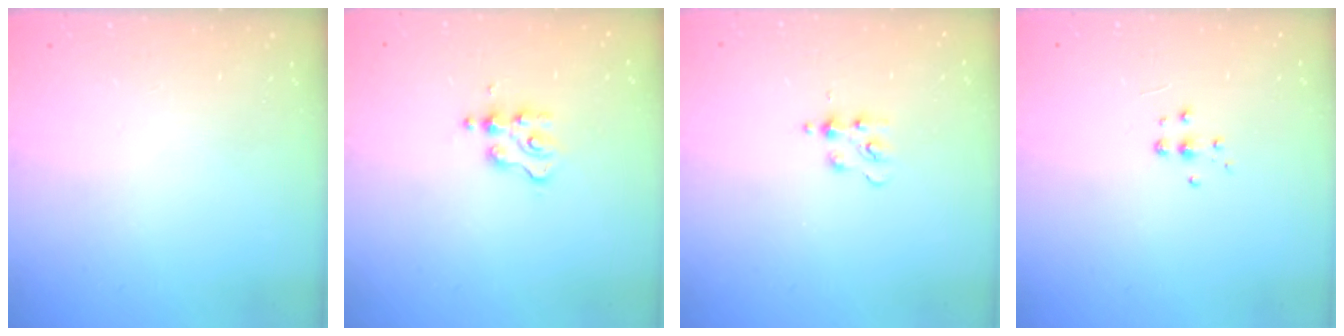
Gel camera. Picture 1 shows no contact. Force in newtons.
{"total": 2.6, "press": 2.6, "slide": 0.3}
{"total": 3.4, "press": 3.4, "slide": 0.4}
{"total": 4.8, "press": 4.7, "slide": 0.4}